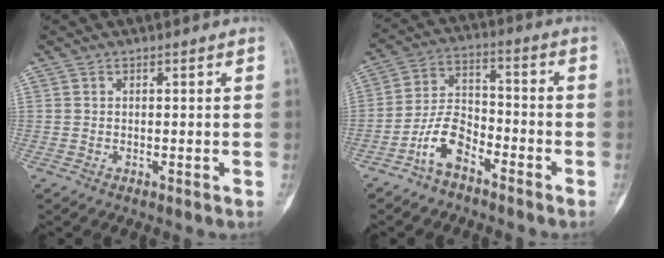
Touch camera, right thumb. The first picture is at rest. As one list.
[{"total": 8.4, "force": [-5.2, 4.3, 5.1], "torque": [-0.096, 0.049, -0.108]}]